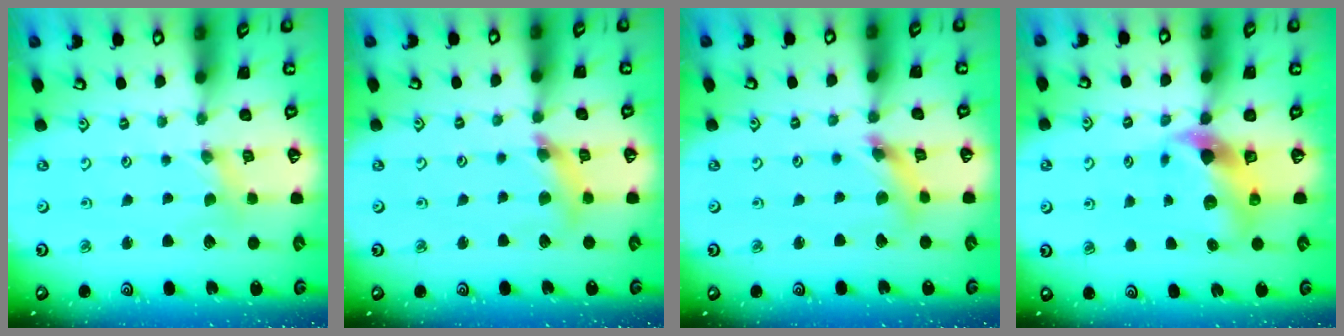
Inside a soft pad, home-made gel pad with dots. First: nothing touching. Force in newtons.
{"total": 9.4, "press": 9.3, "slide": 1.0}
{"total": 7.0, "press": 6.9, "slide": 0.6}
{"total": 8.2, "press": 8.1, "slide": 1.1}